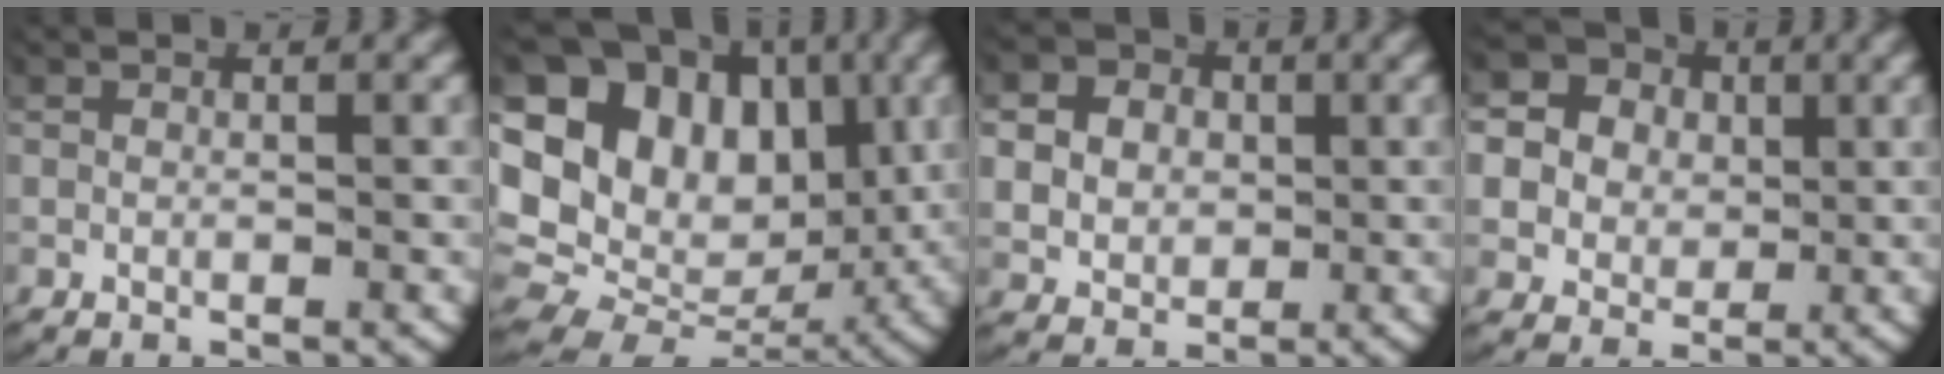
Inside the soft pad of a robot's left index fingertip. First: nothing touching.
{"total": 19.5, "force": [1.7, 15.8, 11.4], "torque": [-0.239, -0.042, 0.031]}
{"total": 7.1, "force": [1.3, 6.2, 3.1], "torque": [-0.067, -0.006, 0.020]}
{"total": 12.2, "force": [3.5, 10.4, 5.3], "torque": [-0.130, -0.006, 0.047]}